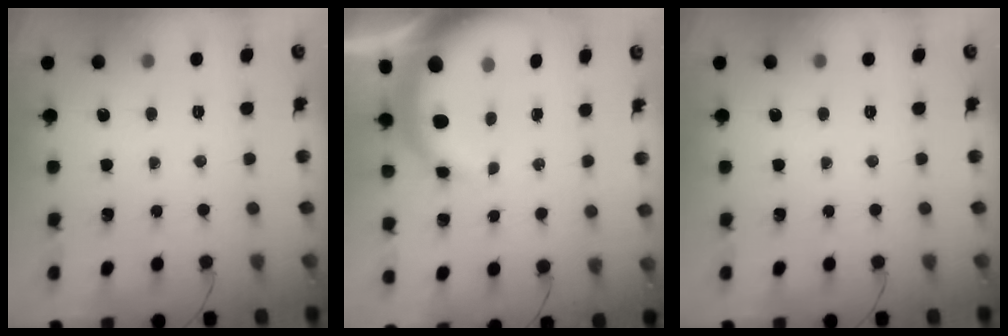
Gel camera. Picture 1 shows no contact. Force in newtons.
{"total": 7.8, "press": 7.7, "slide": 1.4}
{"total": 0.0}